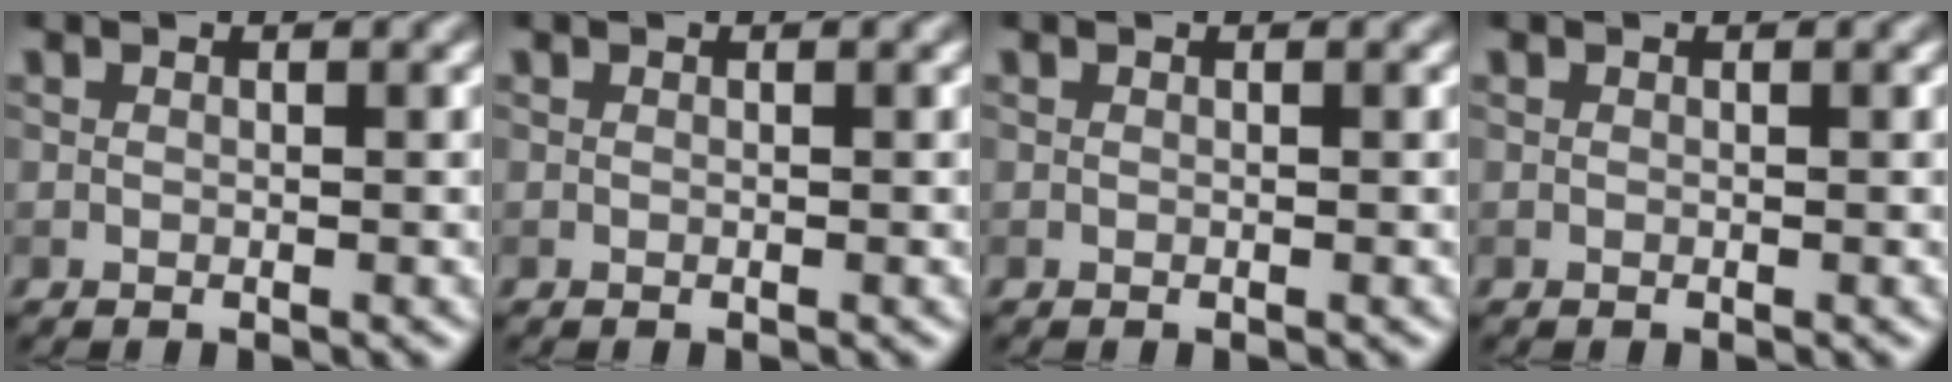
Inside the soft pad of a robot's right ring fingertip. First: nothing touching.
{"total": 0.0}
{"total": 0.0}
{"total": 0.0}